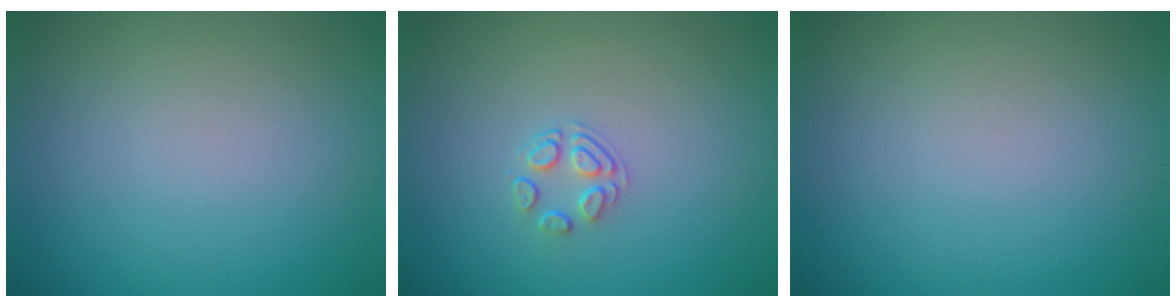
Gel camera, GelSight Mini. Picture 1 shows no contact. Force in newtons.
{"total": 1.7, "press": 1.0, "slide": 1.4}
{"total": 0.0}